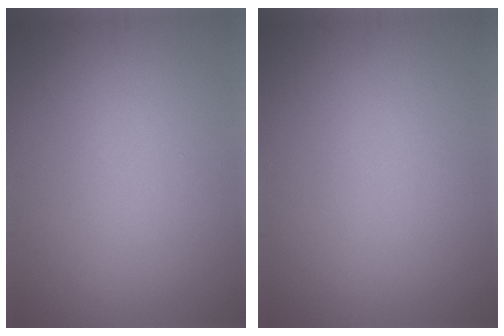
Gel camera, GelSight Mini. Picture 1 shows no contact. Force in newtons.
{"total": 0.0}